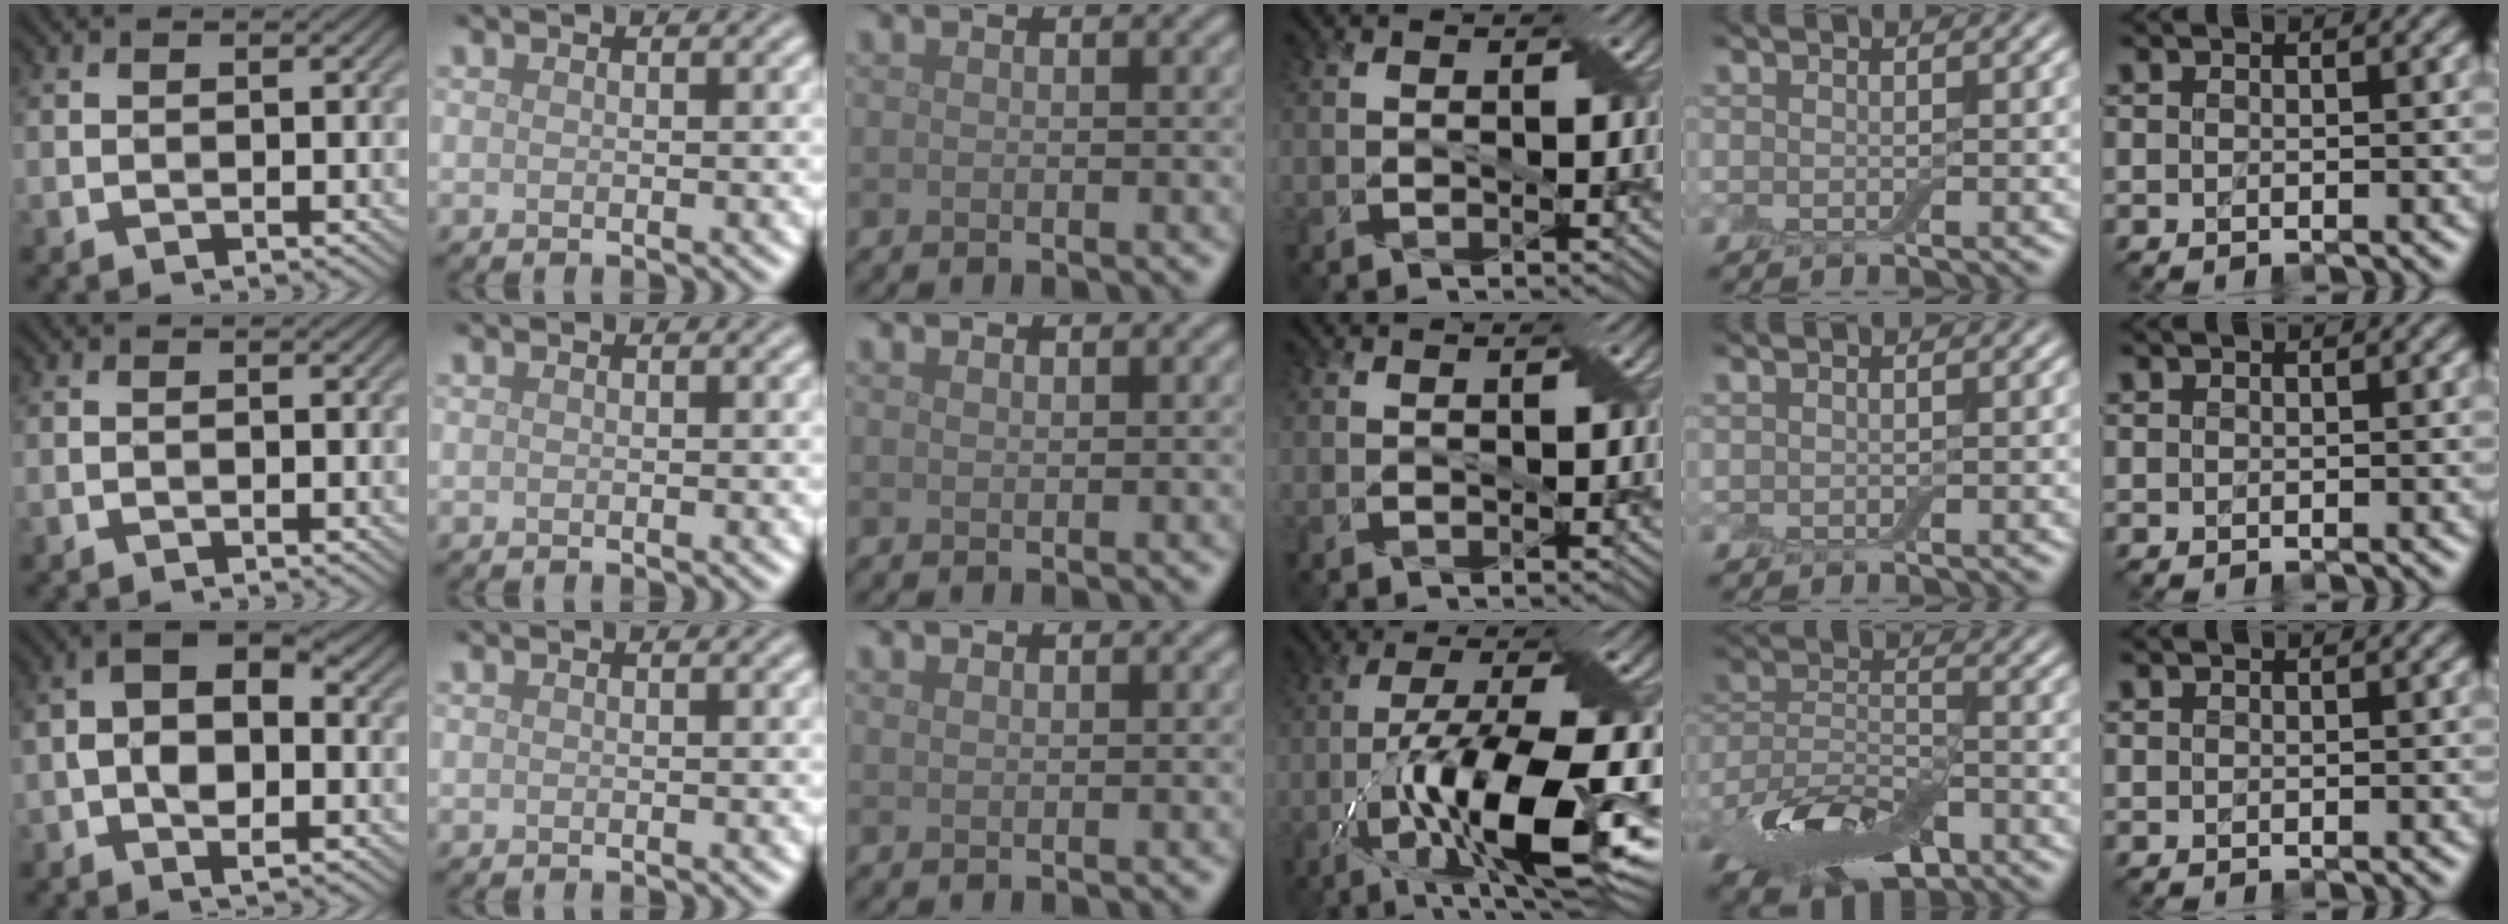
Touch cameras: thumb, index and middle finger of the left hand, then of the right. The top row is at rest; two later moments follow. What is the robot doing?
{"motion": "cut", "object": "aluminum foil"}